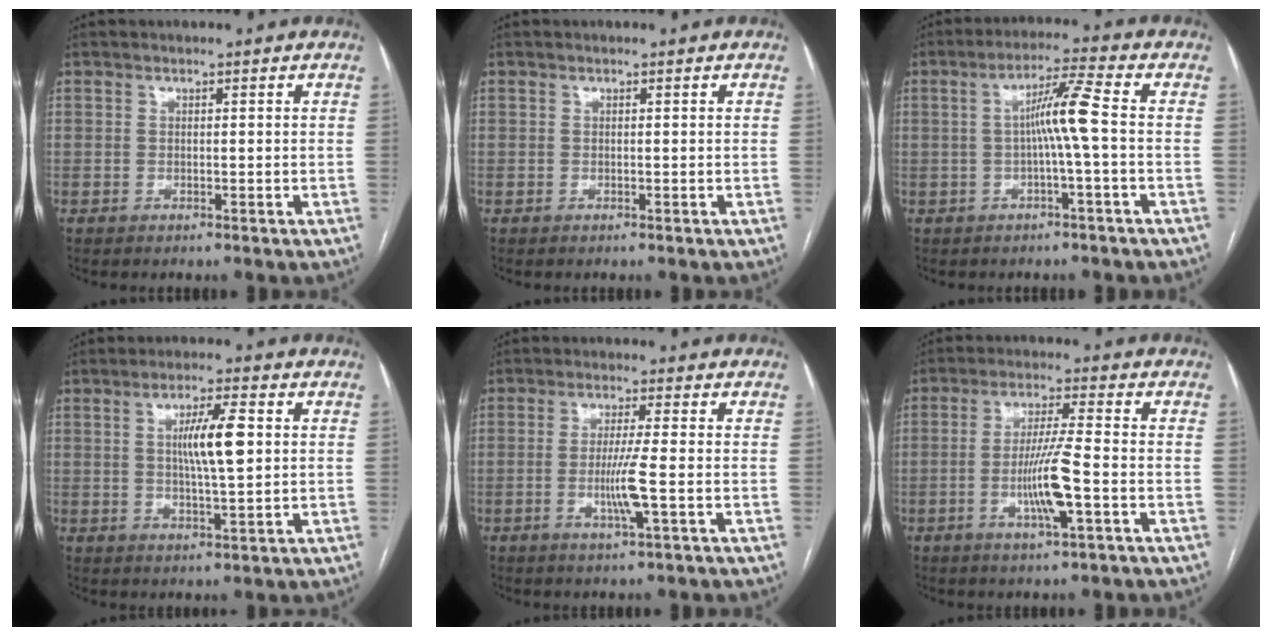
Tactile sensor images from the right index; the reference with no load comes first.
{"total": 0.0}
{"total": 6.4, "force": [-0.4, -0.9, 6.3], "torque": [-0.112, 0.015, -0.005]}
{"total": 7.3, "force": [1.2, 0.7, 7.1], "torque": [-0.125, 0.003, 0.021]}
{"total": 5.4, "force": [-1.3, -0.6, 5.2], "torque": [-0.100, -0.011, -0.025]}
{"total": 8.2, "force": [-2.5, -0.1, 7.9], "torque": [-0.151, -0.005, -0.045]}